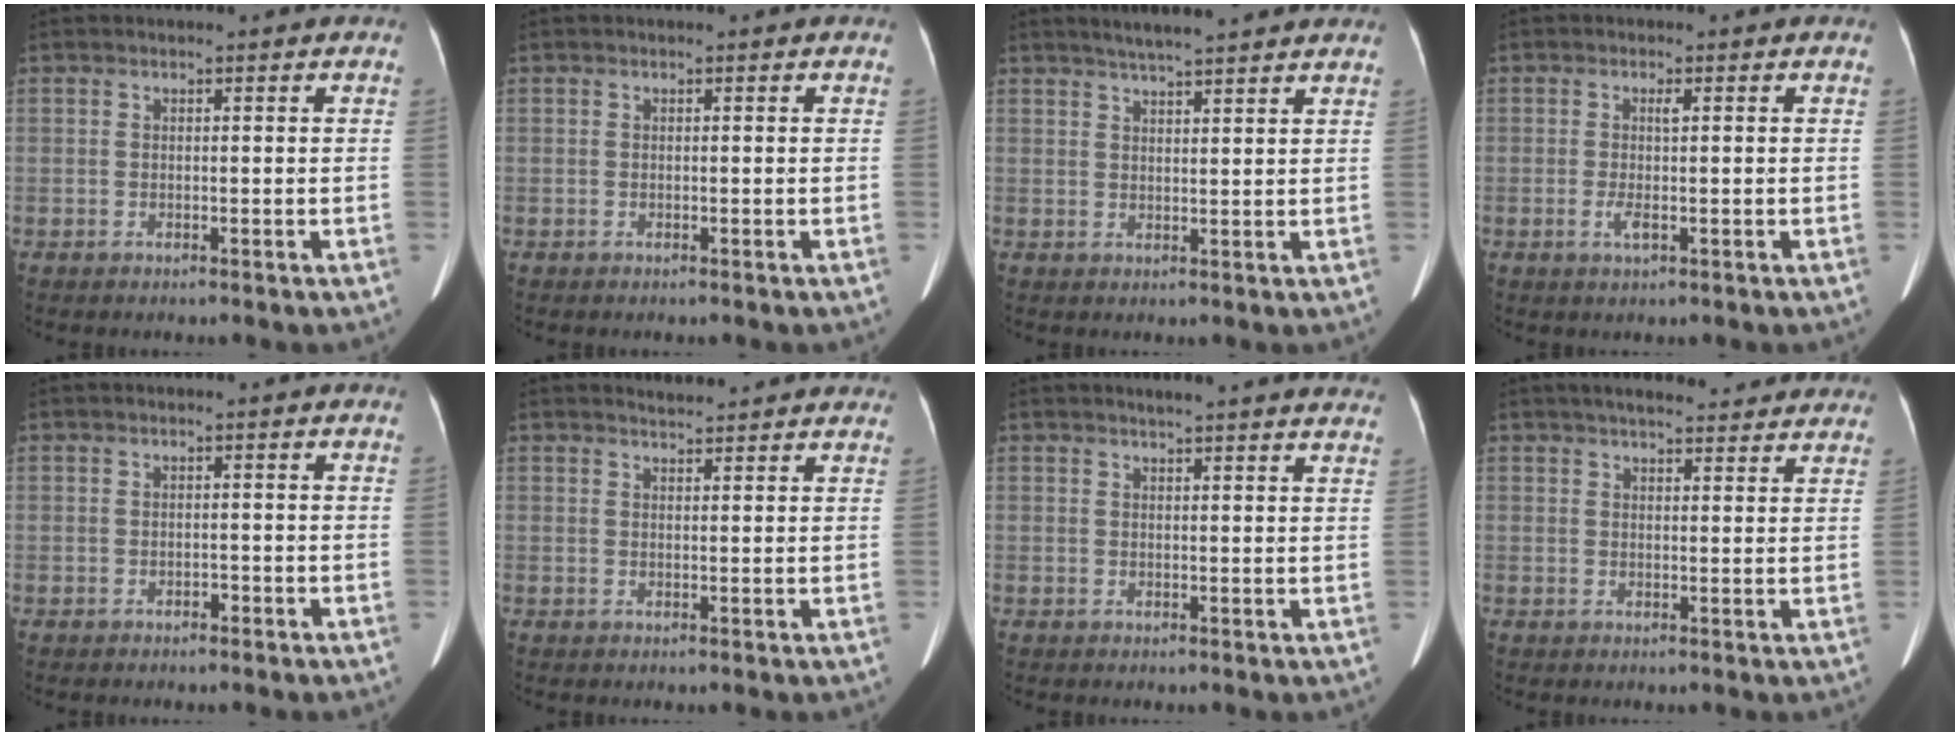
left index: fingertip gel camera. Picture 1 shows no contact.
{"total": 0.0}
{"total": 8.4, "force": [7.4, 0.2, 4.0], "torque": [-0.061, 0.024, 0.096]}
{"total": 2.5, "force": [-0.3, 0.5, 2.4], "torque": [-0.051, -0.002, -0.003]}
{"total": 0.6, "force": [-0.4, 0.3, 0.3], "torque": [-0.006, 0.001, -0.006]}
{"total": 4.9, "force": [4.8, 0.6, 0.8], "torque": [-0.014, 0.016, 0.049]}
{"total": 13.5, "force": [12.6, 0.9, 4.9], "torque": [-0.054, -0.005, 0.136]}
{"total": 13.4, "force": [12.0, 2.8, 5.3], "torque": [-0.055, 0.028, 0.142]}